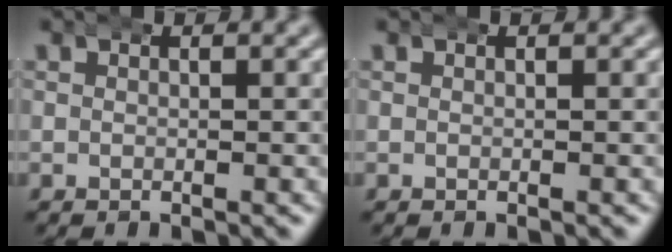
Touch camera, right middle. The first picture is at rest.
{"total": 0.0}